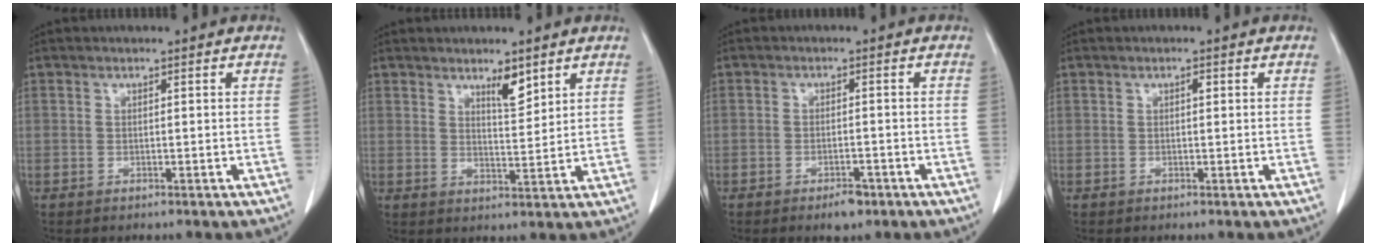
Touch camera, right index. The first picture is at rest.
{"total": 3.8, "force": [2.8, 0.9, 2.5], "torque": [-0.044, -0.006, 0.049]}
{"total": 3.0, "force": [-1.9, 1.3, 1.9], "torque": [-0.025, 0.002, -0.021]}
{"total": 0.7, "force": [0.2, 0.2, 0.6], "torque": [-0.010, 0.001, 0.002]}